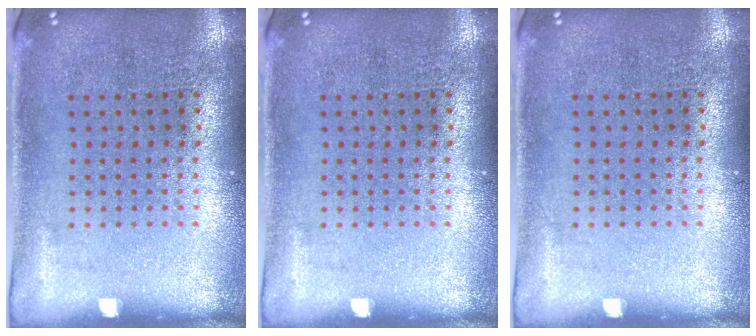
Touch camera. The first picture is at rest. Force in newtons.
{"total": 0.0}
{"total": 0.0}